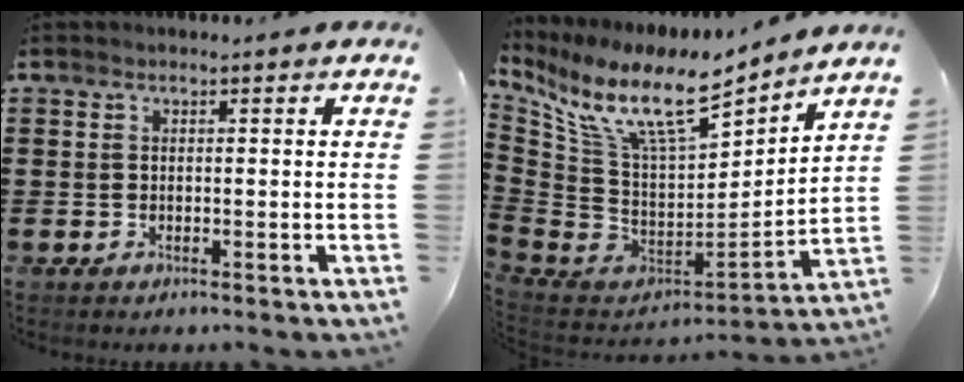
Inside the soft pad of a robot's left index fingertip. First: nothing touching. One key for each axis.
{"total": 12.4, "fx": 8.2, "fy": 3.3, "fz": 8.7, "tx": -0.194, "ty": -0.062, "tz": 0.137}